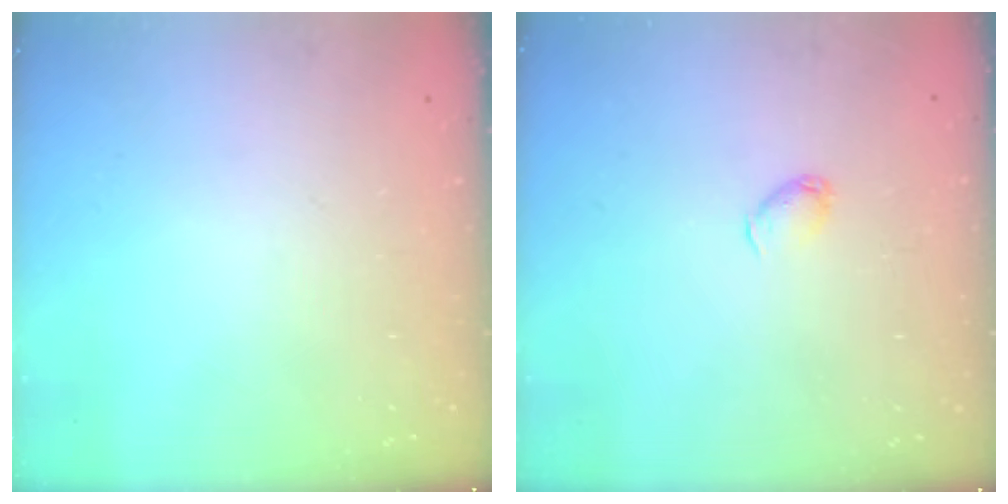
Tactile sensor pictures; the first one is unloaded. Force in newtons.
{"total": 2.9, "press": 2.8, "slide": 0.6}